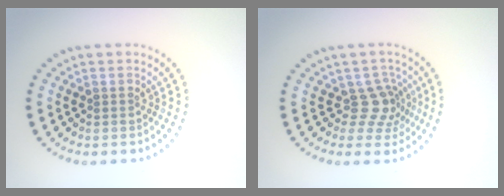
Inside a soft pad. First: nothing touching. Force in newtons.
{"total": 2.8, "press": 2.0, "slide": 2.0}